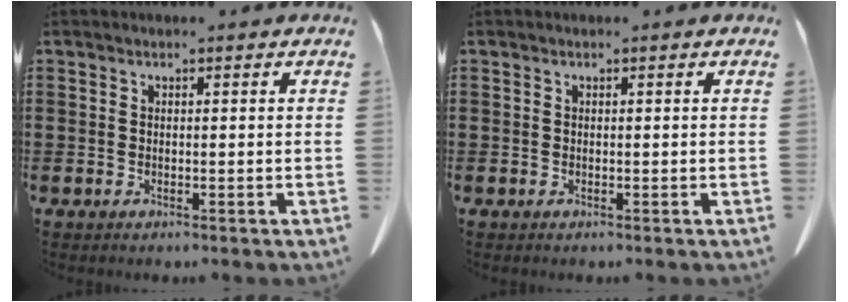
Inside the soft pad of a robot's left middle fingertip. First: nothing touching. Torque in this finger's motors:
{"motor_torque": [-0.39, -0.02, 0.03, -0.01]}